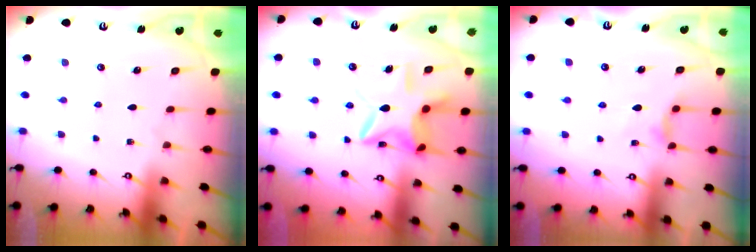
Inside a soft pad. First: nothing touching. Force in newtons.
{"total": 11.9, "press": 11.8, "slide": 1.1}
{"total": 4.2, "press": 4.2, "slide": 0.5}